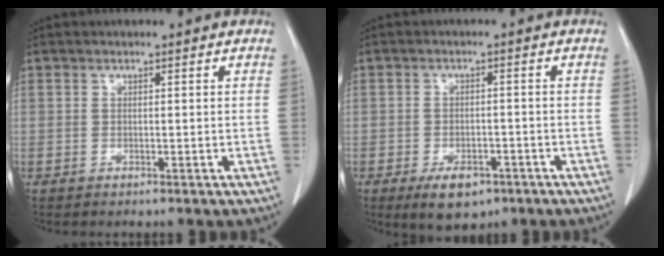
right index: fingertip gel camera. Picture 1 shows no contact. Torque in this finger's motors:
{"motor_torque": [-0.02, 0.00, -0.04, -0.01]}